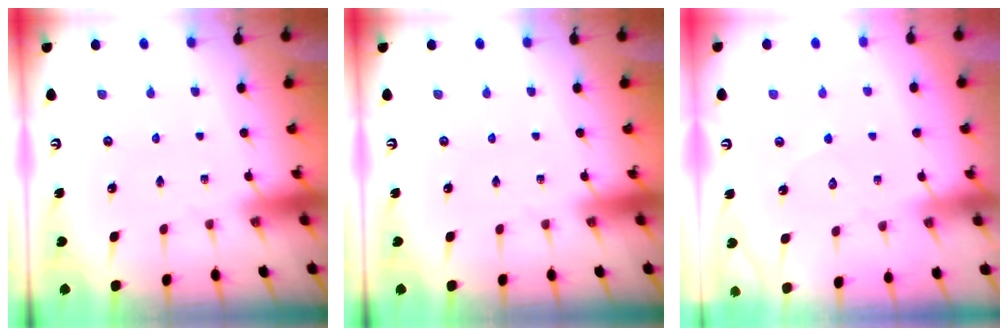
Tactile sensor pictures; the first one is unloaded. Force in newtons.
{"total": 0.0}
{"total": 3.6, "press": 3.6, "slide": 0.3}